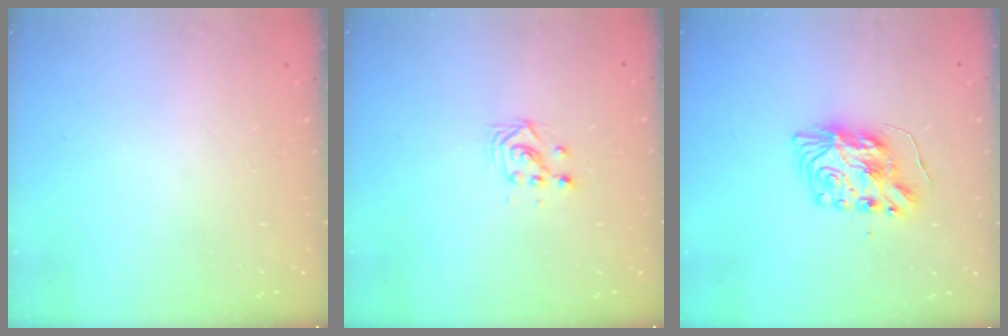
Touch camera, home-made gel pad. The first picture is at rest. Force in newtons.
{"total": 3.2, "press": 3.2, "slide": 0.2}
{"total": 9.5, "press": 9.5, "slide": 0.4}